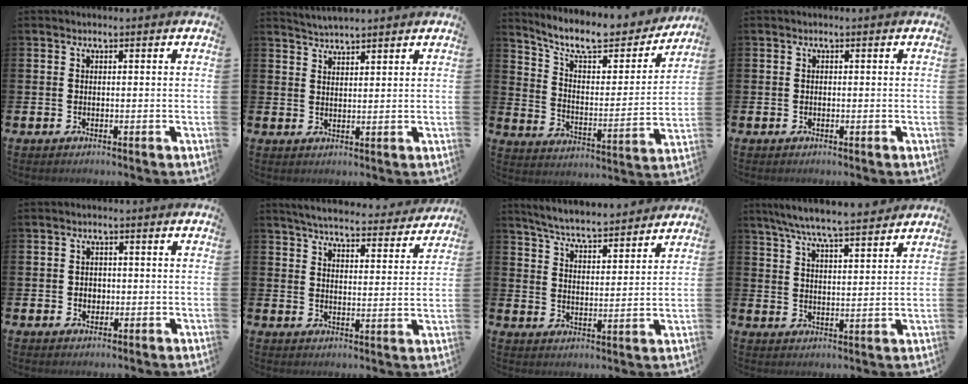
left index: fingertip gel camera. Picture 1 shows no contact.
{"total": 2.6, "force": [2.6, -0.1, 0.0], "torque": [-0.016, -0.006, 0.050]}
{"total": 9.8, "force": [8.5, 2.9, 4.0], "torque": [-0.104, -0.057, 0.144]}
{"total": 0.0}
{"total": 1.7, "force": [-0.1, 1.5, 0.8], "torque": [0.004, 0.001, -0.008]}
{"total": 5.4, "force": [5.2, 0.6, 1.3], "torque": [-0.044, -0.034, 0.088]}
{"total": 5.8, "force": [5.7, 0.3, 1.0], "torque": [-0.048, -0.040, 0.099]}
{"total": 6.7, "force": [6.3, 0.2, 2.3], "torque": [-0.072, -0.031, 0.112]}